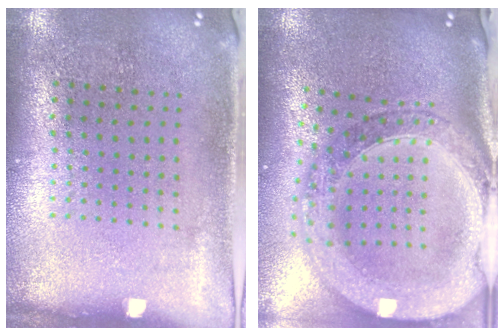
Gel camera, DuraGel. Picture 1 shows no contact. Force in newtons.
{"total": 3.0, "press": 2.5, "slide": 1.6}